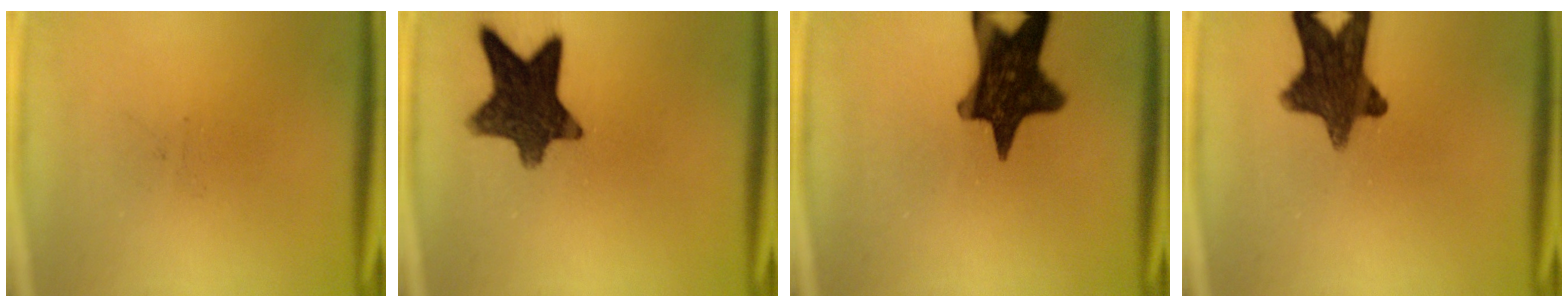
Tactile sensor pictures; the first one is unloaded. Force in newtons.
{"total": 12.3}
{"total": 15.1}
{"total": 12.8}